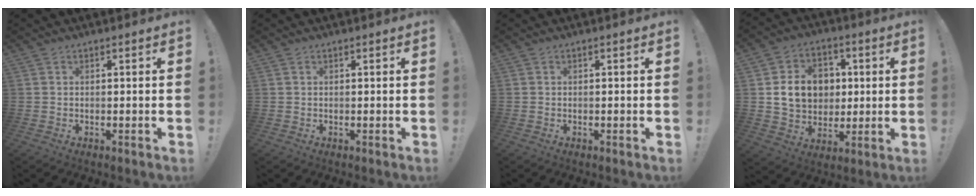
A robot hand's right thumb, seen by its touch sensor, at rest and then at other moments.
{"total": 0.0}
{"total": 0.0}
{"total": 14.2, "force": [2.0, 12.1, 7.2], "torque": [-0.103, 0.000, 0.049]}